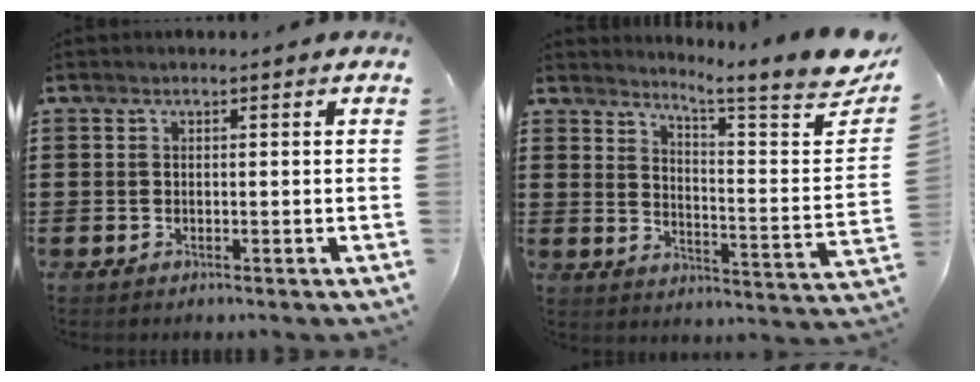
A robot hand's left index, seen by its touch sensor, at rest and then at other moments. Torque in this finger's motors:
{"motor_torque": [1.30, -0.84, 0.01, 0.03]}